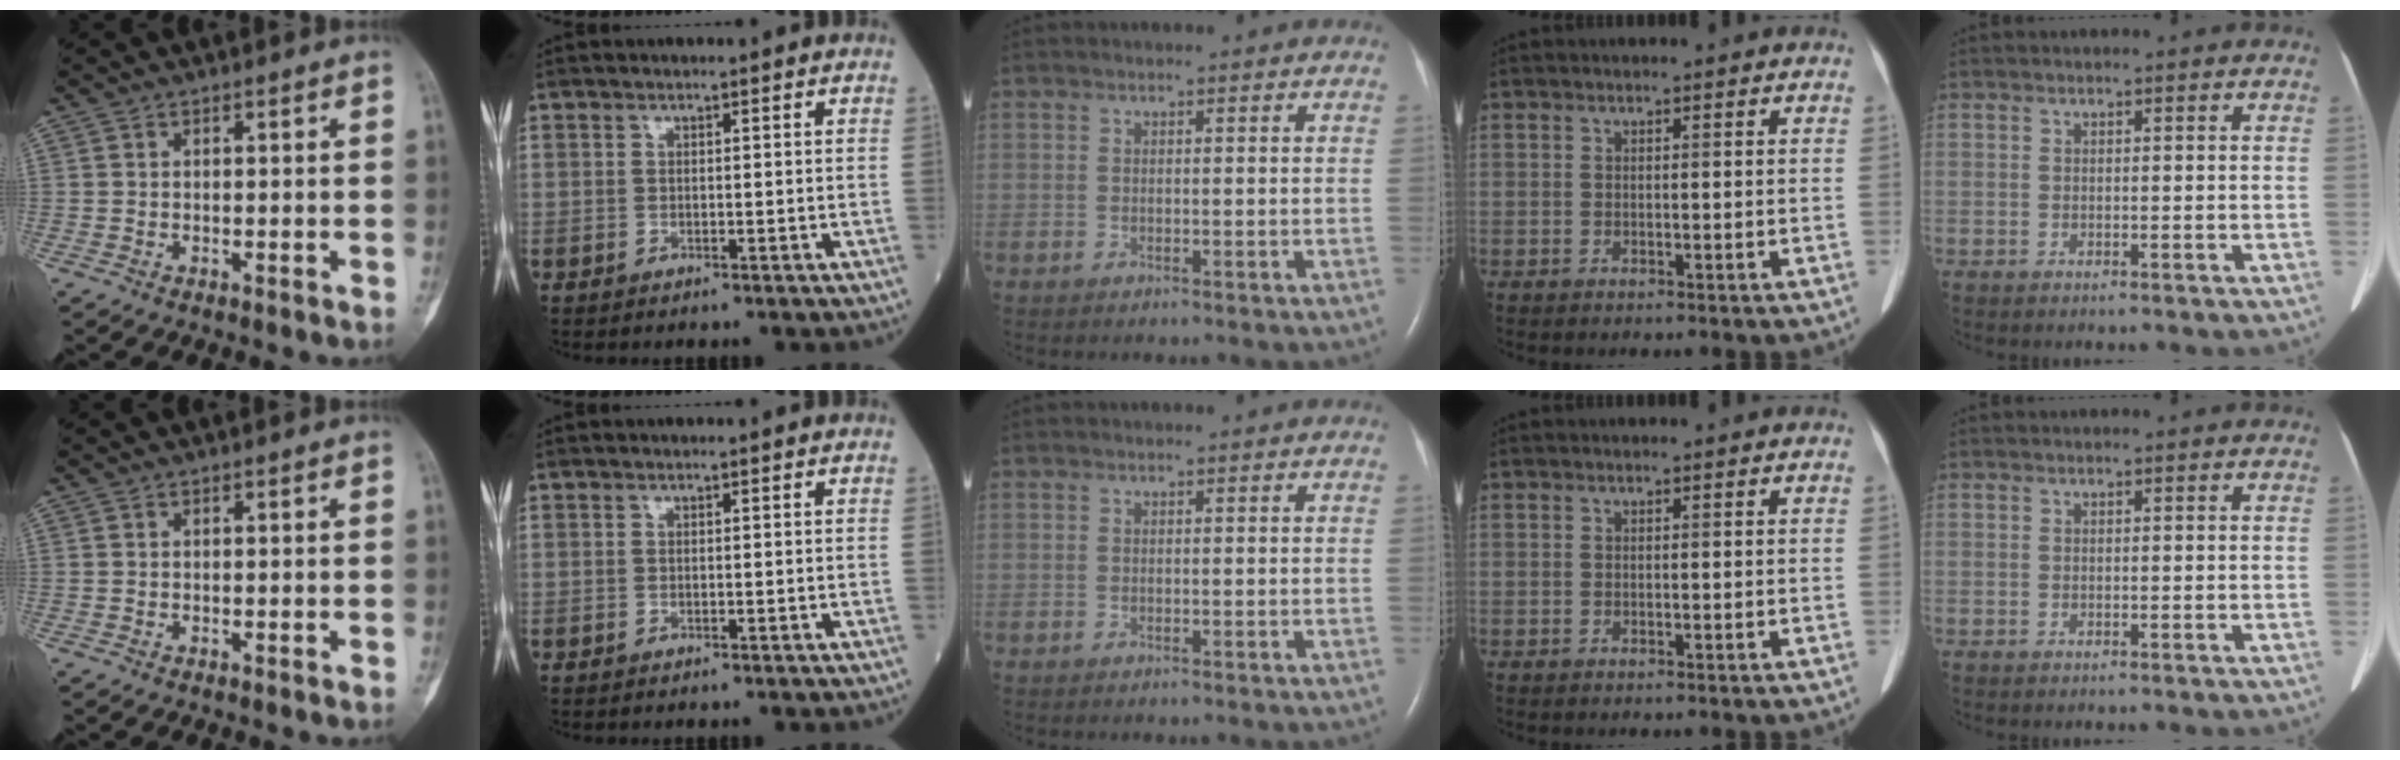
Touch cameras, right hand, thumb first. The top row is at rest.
{}